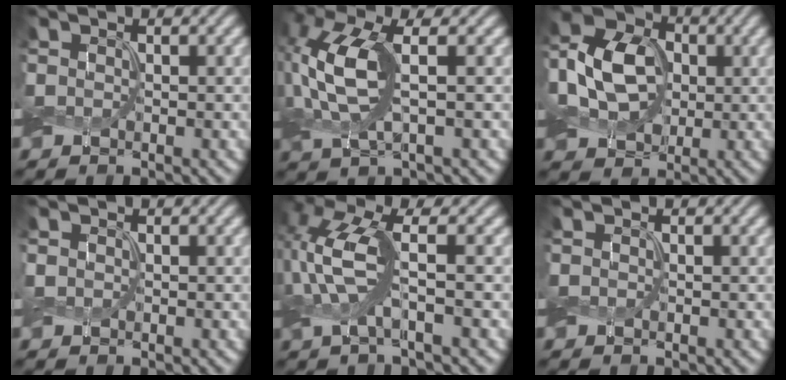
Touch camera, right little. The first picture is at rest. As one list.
[{"total": 7.4, "force": [0.3, 3.2, 6.7], "torque": [-0.171, 0.010, 0.006]}, {"total": 6.7, "force": [-1.1, 5.1, 4.2], "torque": [-0.098, 0.010, -0.026]}, {"total": 0.0}, {"total": 5.8, "force": [-0.4, 2.1, 5.4], "torque": [-0.144, 0.006, -0.008]}, {"total": 0.0}]